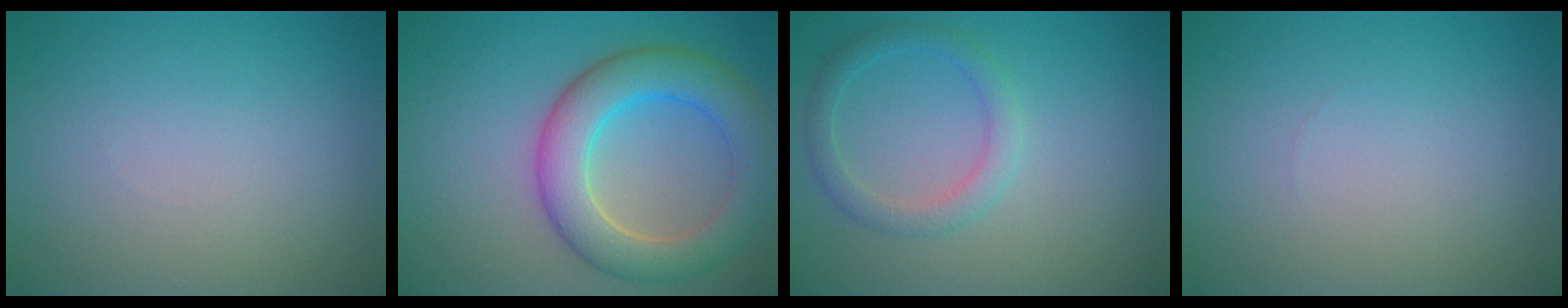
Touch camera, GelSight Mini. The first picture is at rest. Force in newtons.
{"total": 6.9, "press": 6.9, "slide": 0.5}
{"total": 2.3, "press": 2.3, "slide": 0.1}
{"total": 0.0}